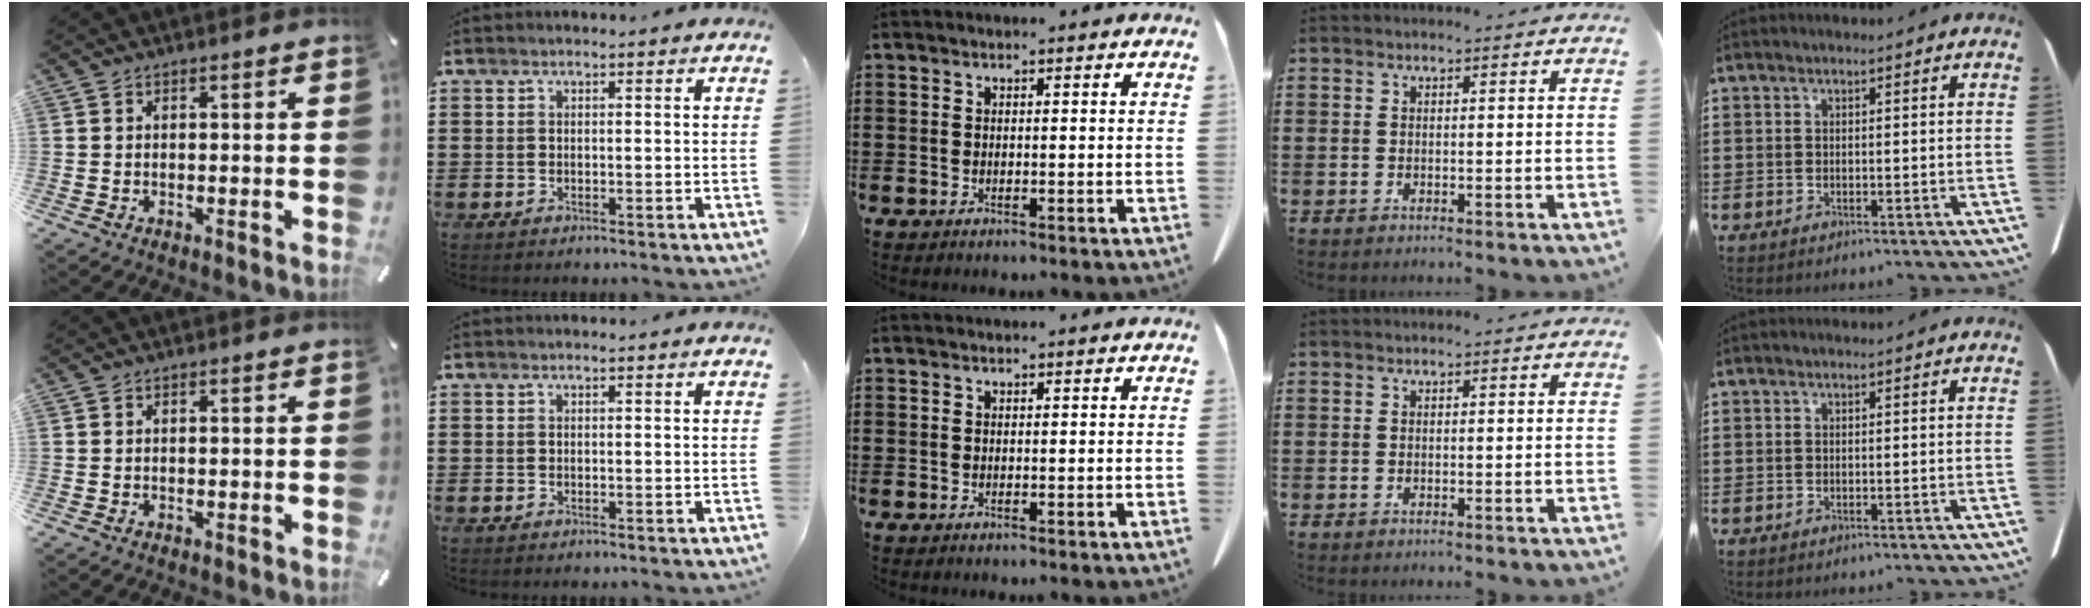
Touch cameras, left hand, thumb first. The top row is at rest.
{}